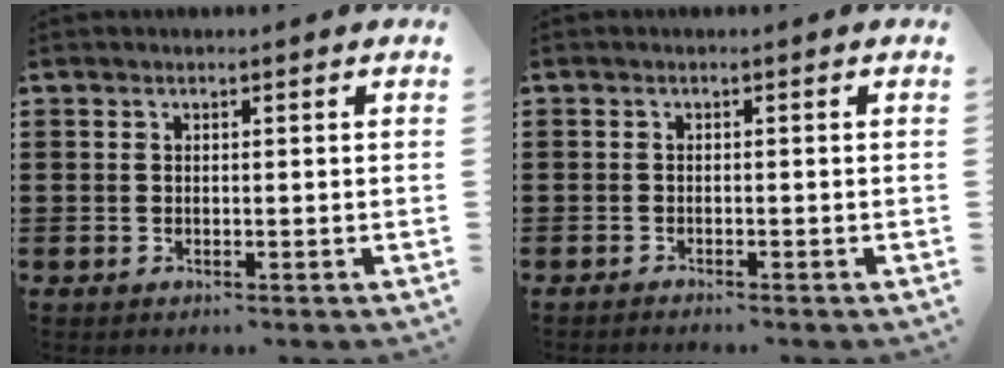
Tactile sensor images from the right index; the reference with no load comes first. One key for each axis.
{"total": 0.9, "fx": -0.9, "fy": -0.1, "fz": 0.0, "tx": -0.001, "ty": 0.000, "tz": -0.018}